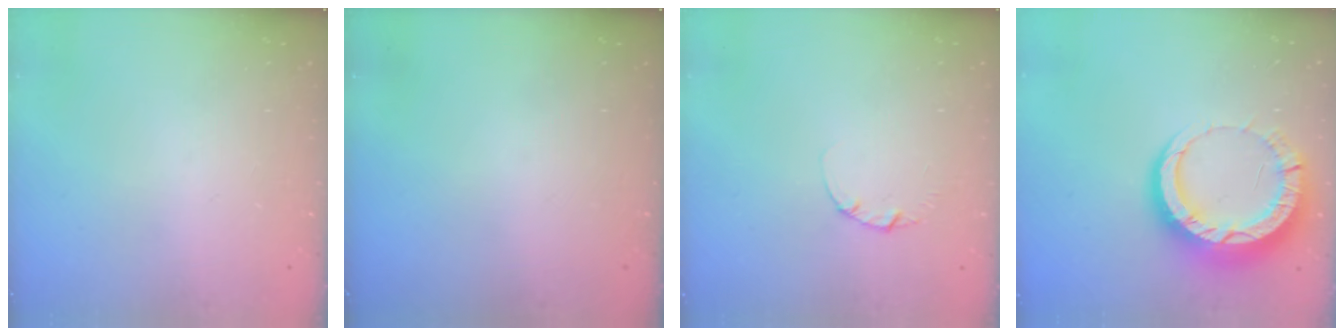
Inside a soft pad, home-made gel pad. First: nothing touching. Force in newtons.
{"total": 0.0}
{"total": 1.3, "press": 1.3, "slide": 0.2}
{"total": 13.4, "press": 13.3, "slide": 1.4}